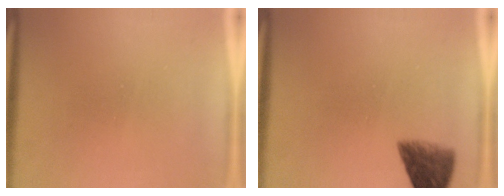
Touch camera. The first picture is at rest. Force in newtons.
{"total": 5.8}